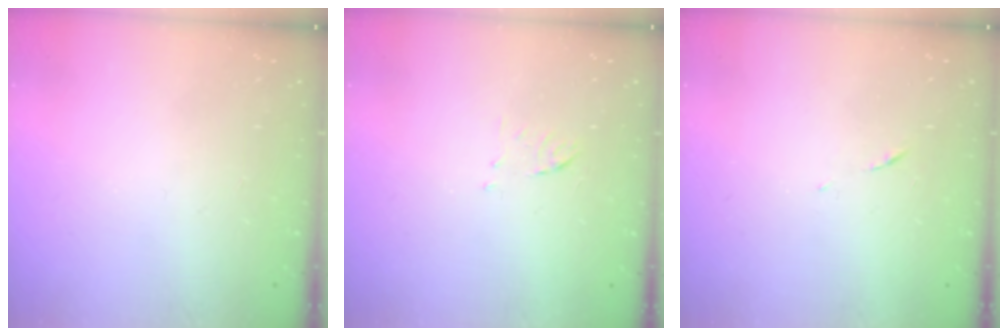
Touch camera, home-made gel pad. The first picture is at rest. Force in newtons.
{"total": 5.4, "press": 5.3, "slide": 1.0}
{"total": 5.0, "press": 5.0, "slide": 0.3}